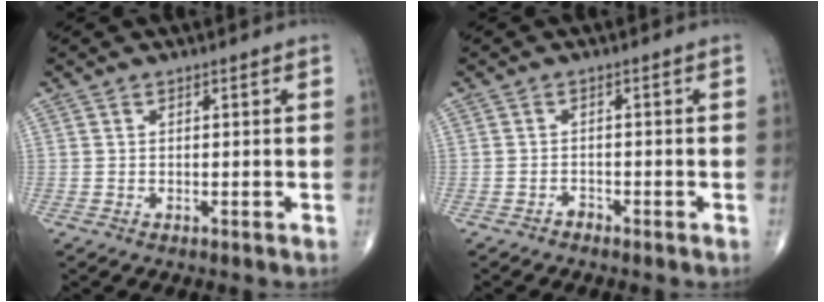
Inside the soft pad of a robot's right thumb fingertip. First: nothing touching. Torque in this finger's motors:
{"motor_torque": [0.31, 0.03, -0.08, -0.24, 0.02]}